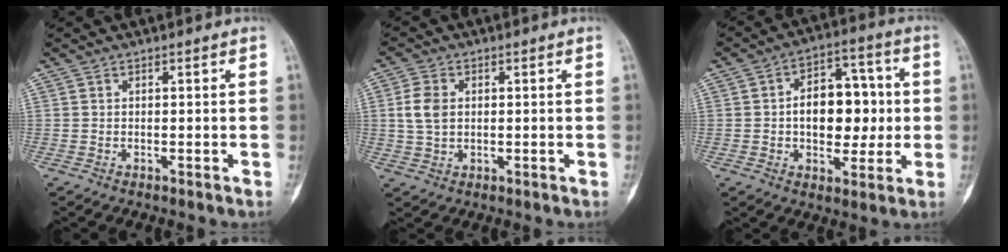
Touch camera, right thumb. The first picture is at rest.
{"total": 5.5, "force": [0.8, 3.9, 3.9], "torque": [-0.077, 0.002, 0.016]}
{"total": 14.1, "force": [0.2, 9.0, 10.8], "torque": [-0.110, 0.026, 0.003]}